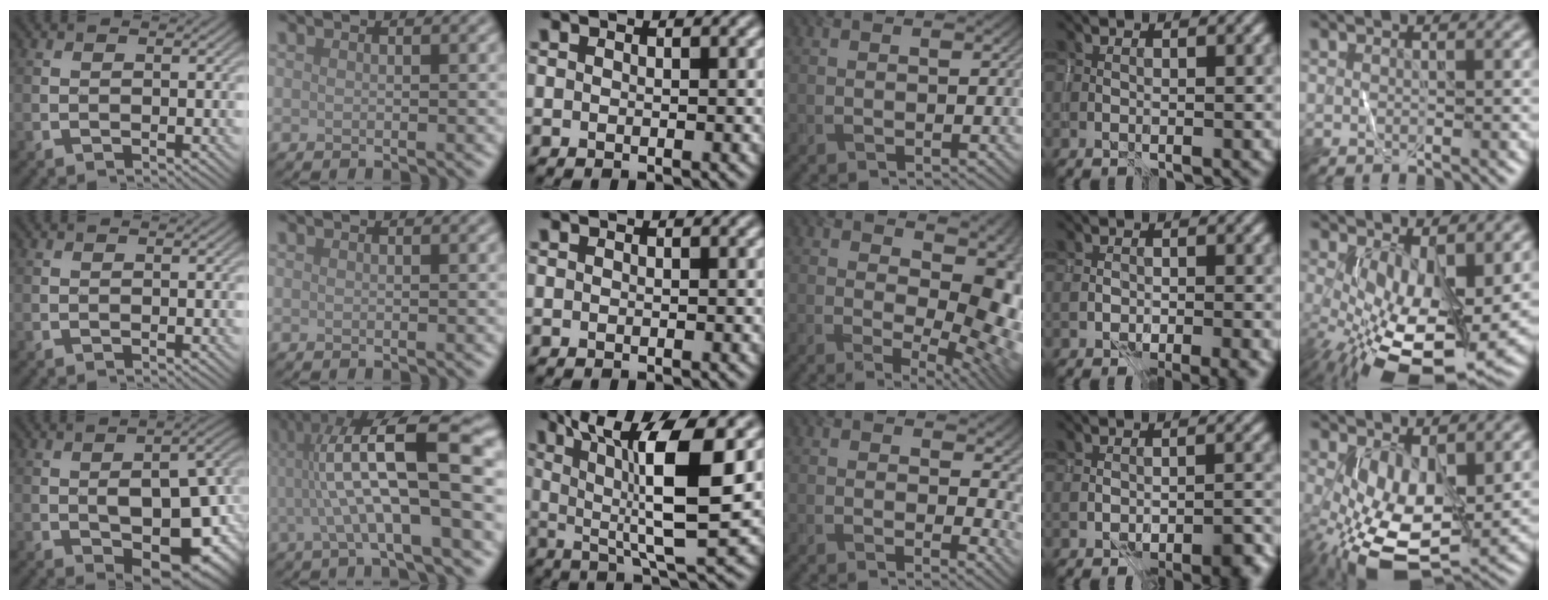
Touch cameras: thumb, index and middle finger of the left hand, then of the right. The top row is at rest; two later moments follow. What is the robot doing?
{"motion": "wrap", "object": "ribbon"}